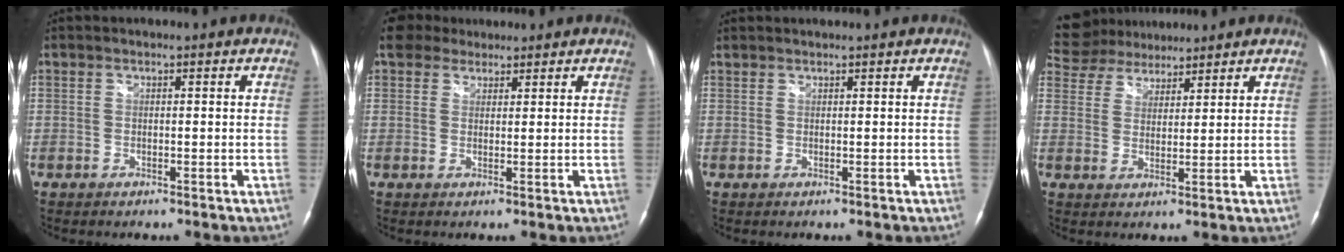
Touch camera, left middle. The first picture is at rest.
{"total": 3.9, "force": [3.3, 2.1, 0.4], "torque": [-0.013, 0.024, 0.057]}
{"total": 1.3, "force": [1.3, 0.3, -0.1], "torque": [-0.004, 0.017, 0.027]}
{"total": 11.8, "force": [10.8, 4.1, 2.4], "torque": [-0.069, 0.038, 0.194]}